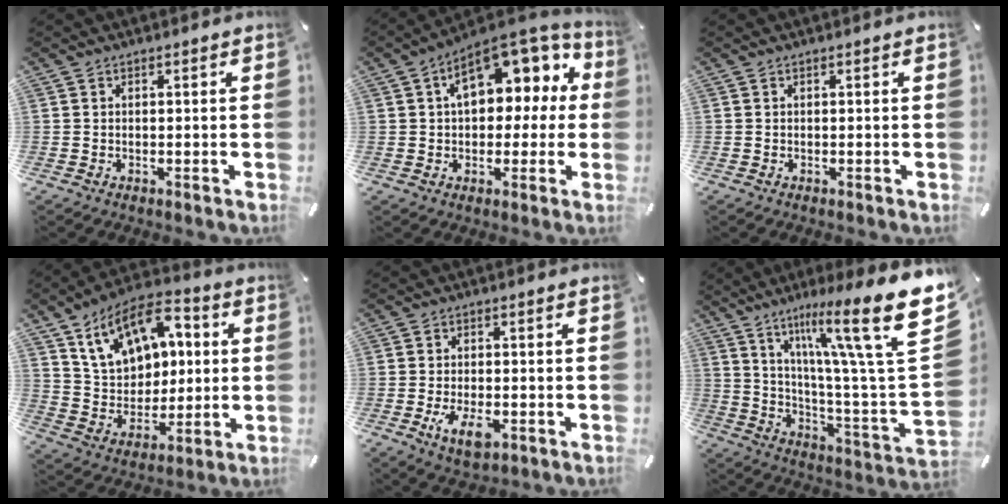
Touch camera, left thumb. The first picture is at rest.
{"total": 12.8, "force": [5.0, 8.4, 8.2], "torque": [-0.113, -0.027, 0.088]}
{"total": 0.0}
{"total": 16.3, "force": [7.1, 12.1, 8.4], "torque": [-0.150, -0.016, 0.137]}
{"total": 5.6, "force": [-1.9, 3.0, 4.4], "torque": [-0.095, -0.005, -0.040]}
{"total": 25.3, "force": [13.7, 4.3, 20.9], "torque": [-0.326, -0.095, 0.208]}